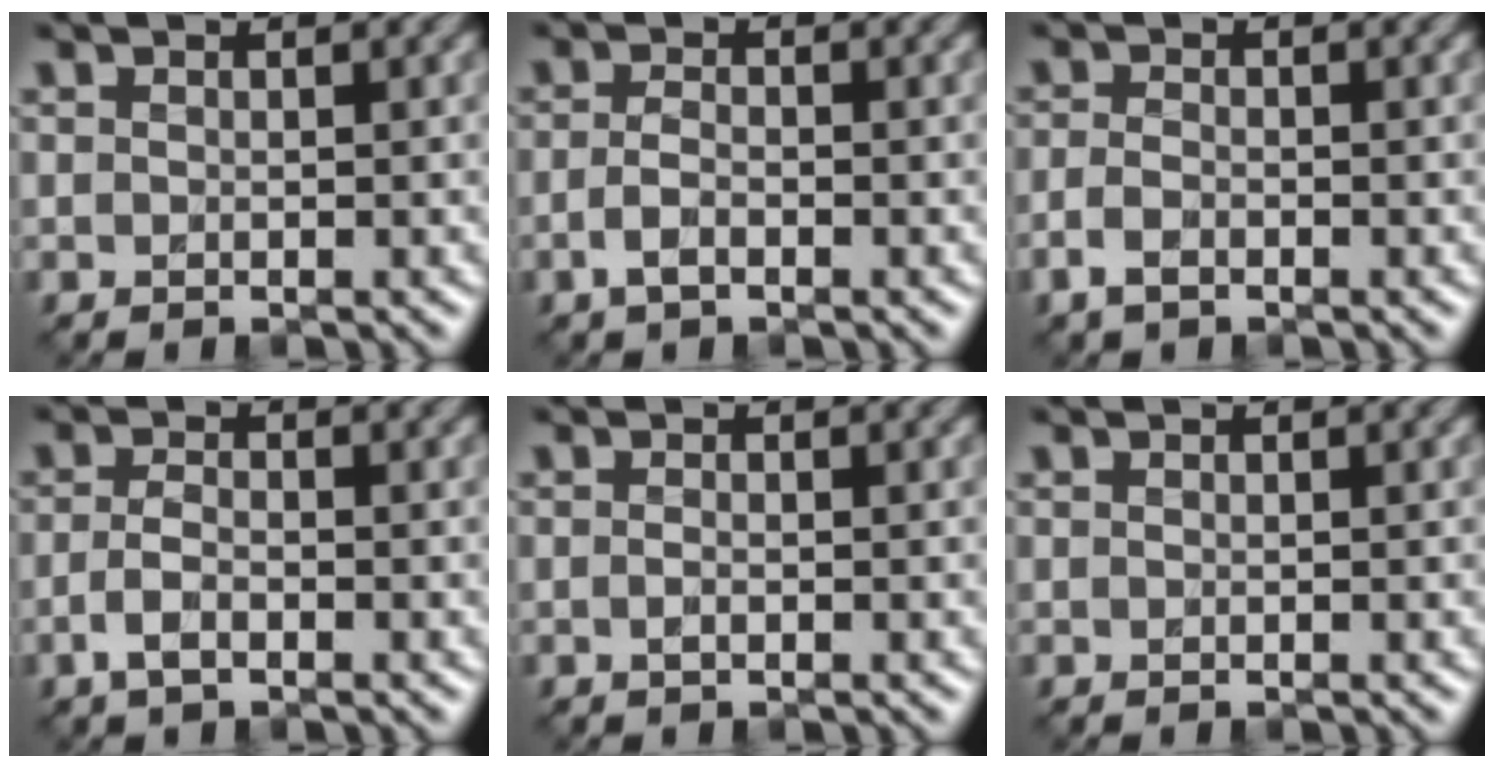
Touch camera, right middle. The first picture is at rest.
{"total": 1.8, "force": [-0.8, 0.8, 1.4], "torque": [-0.031, 0.000, -0.019]}
{"total": 1.8, "force": [-0.9, 0.9, 1.2], "torque": [-0.027, -0.002, -0.023]}
{"total": 2.1, "force": [-0.9, 0.9, 1.6], "torque": [-0.035, 0.001, -0.022]}
{"total": 0.7, "force": [-0.3, 0.2, 0.6], "torque": [-0.013, -0.002, -0.005]}
{"total": 0.0}